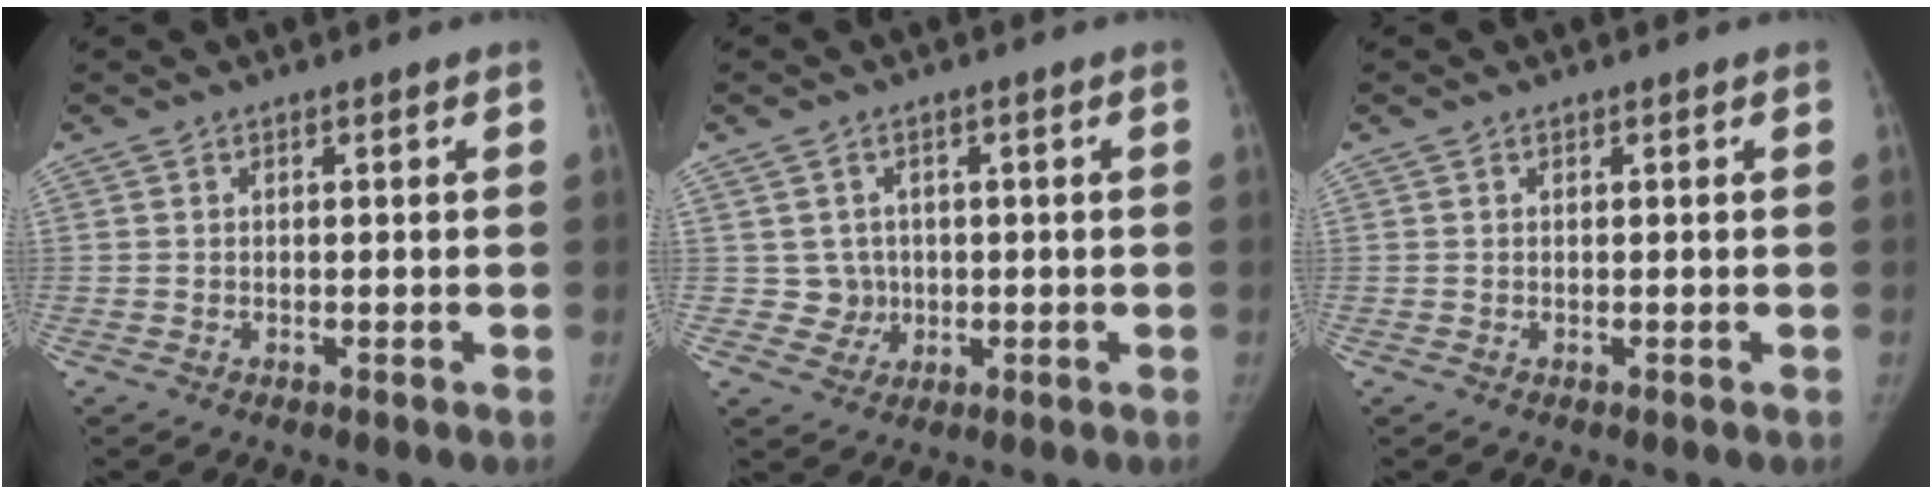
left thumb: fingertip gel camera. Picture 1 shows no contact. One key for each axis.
{"total": 0.8, "fx": 0.4, "fy": 0.7, "fz": 0.1, "tx": 0.007, "ty": -0.001, "tz": 0.005}
{"total": 0.0}